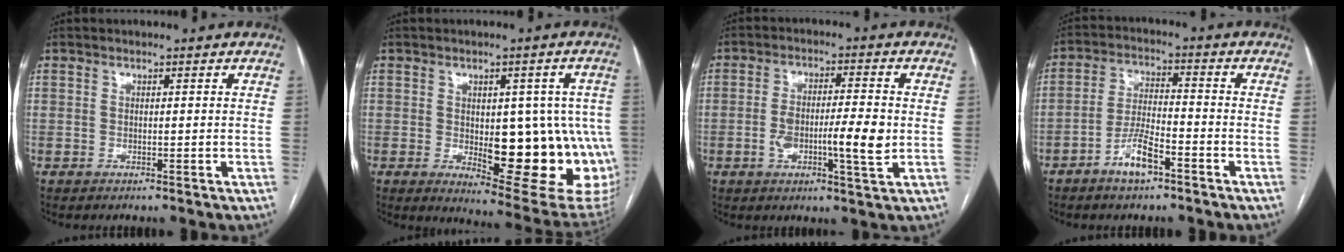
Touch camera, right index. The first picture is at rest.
{"total": 18.3, "force": [-2.7, 7.2, 16.6], "torque": [-0.145, 0.010, -0.008]}
{"total": 8.6, "force": [-1.4, 1.4, 8.4], "torque": [-0.146, 0.005, -0.023]}
{"total": 6.6, "force": [-4.0, 1.8, 4.9], "torque": [-0.102, 0.005, -0.075]}